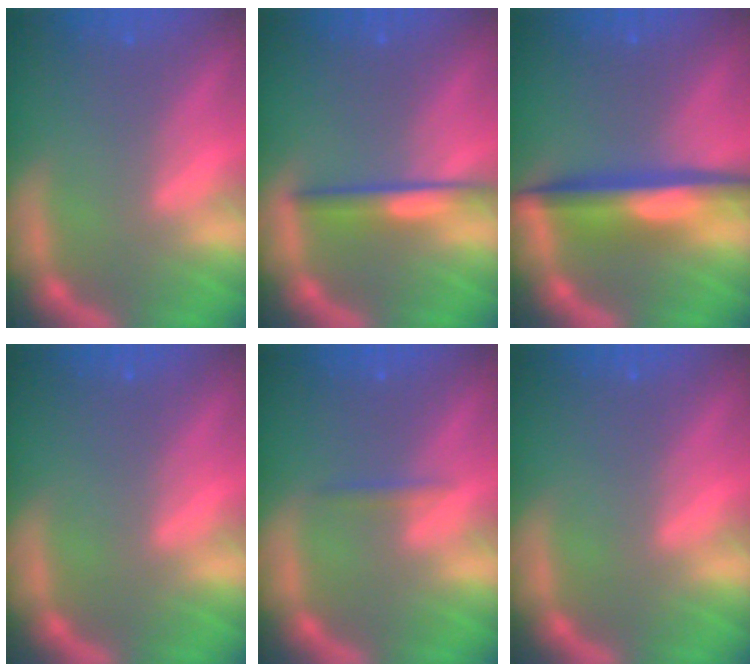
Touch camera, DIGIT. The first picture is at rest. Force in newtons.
{"total": 3.0}
{"total": 6.0}
{"total": 0.0}
{"total": 0.9}
{"total": 0.0}